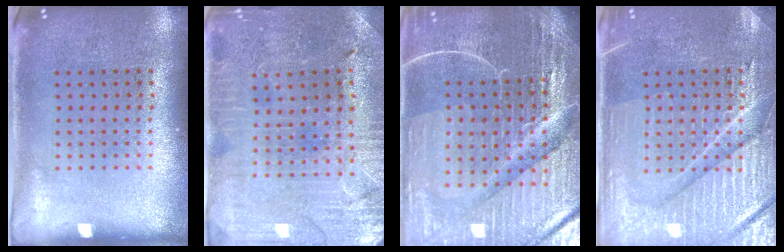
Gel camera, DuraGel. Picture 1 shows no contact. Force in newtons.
{"total": 1.2, "press": 1.2, "slide": 0.2}
{"total": 6.3, "press": 5.6, "slide": 2.8}
{"total": 4.5, "press": 4.4, "slide": 1.1}